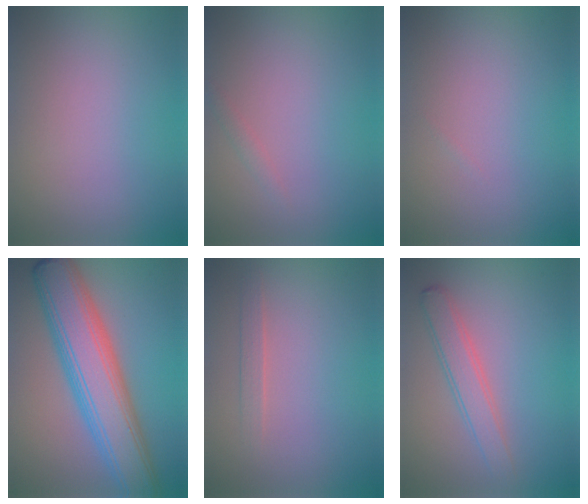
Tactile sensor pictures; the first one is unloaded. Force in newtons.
{"total": 0.7, "press": 0.7, "slide": 0.0}
{"total": 0.0}
{"total": 9.9, "press": 9.9, "slide": 0.3}
{"total": 1.1, "press": 1.1, "slide": 0.1}
{"total": 2.9, "press": 2.9, "slide": 0.1}